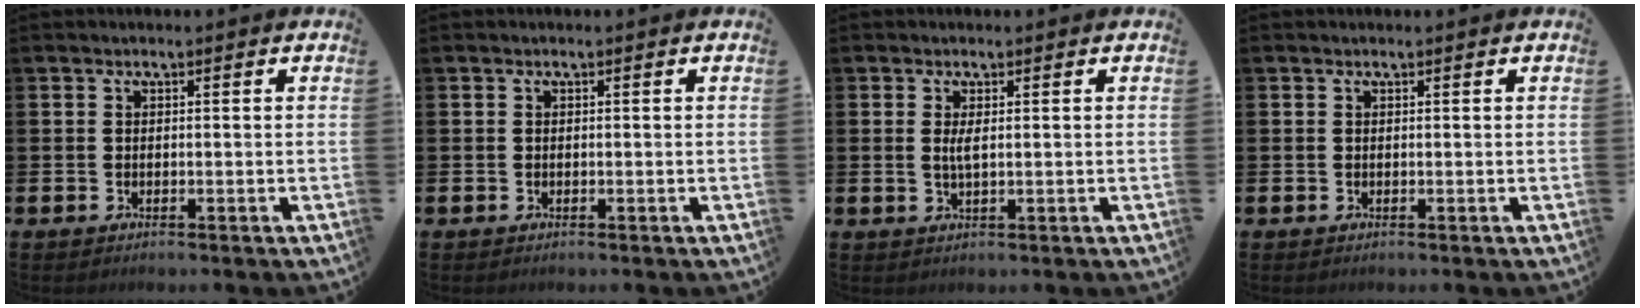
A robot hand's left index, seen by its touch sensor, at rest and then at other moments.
{"total": 0.0}
{"total": 1.7, "force": [0.4, 0.4, 1.6], "torque": [-0.023, -0.002, 0.004]}
{"total": 0.0}